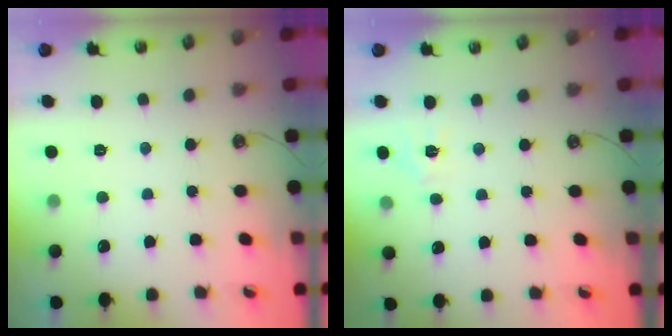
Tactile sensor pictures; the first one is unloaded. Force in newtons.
{"total": 5.0, "press": 5.0, "slide": 0.7}